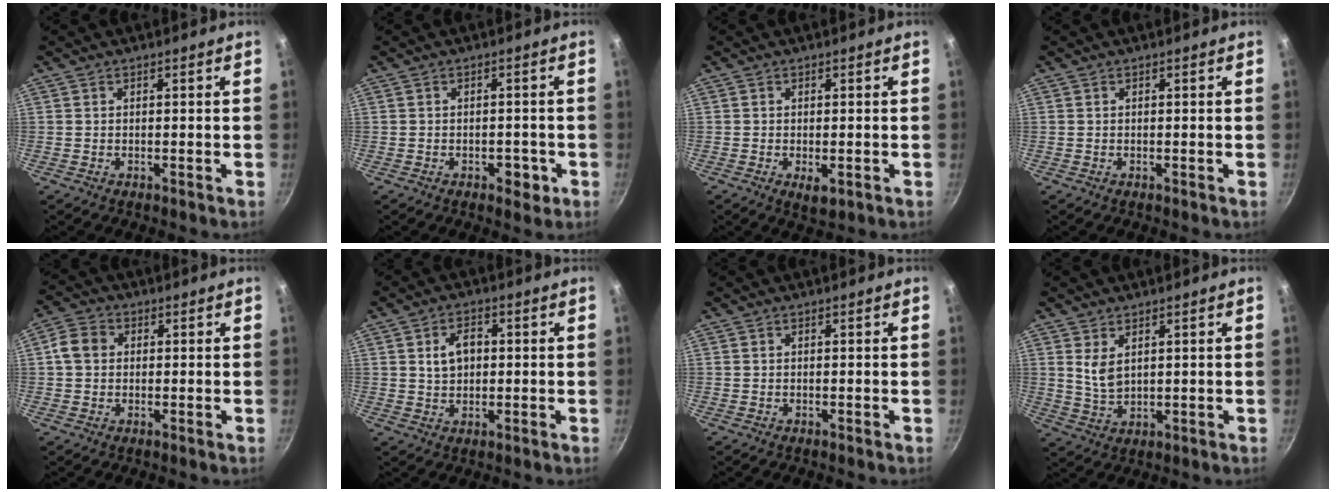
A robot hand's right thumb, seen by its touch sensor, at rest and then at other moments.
{"total": 3.0, "force": [-1.3, 1.8, 2.0], "torque": [-0.011, 0.009, -0.016]}
{"total": 2.6, "force": [-0.8, 1.2, 2.2], "torque": [-0.035, -0.005, -0.009]}
{"total": 0.0}
{"total": 5.0, "force": [0.5, 4.1, 2.8], "torque": [-0.047, 0.013, 0.004]}
{"total": 5.3, "force": [0.9, 3.7, 3.7], "torque": [-0.050, 0.005, 0.015]}
{"total": 0.0}
{"total": 4.4, "force": [1.7, 2.4, 3.2], "torque": [-0.057, -0.014, 0.044]}